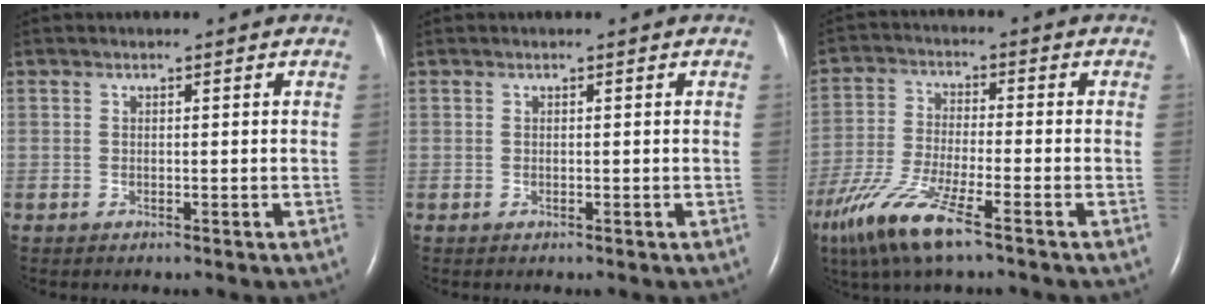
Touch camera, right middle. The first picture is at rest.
{"total": 0.0}
{"total": 10.8, "force": [-6.8, 1.1, 8.3], "torque": [-0.185, -0.031, -0.130]}